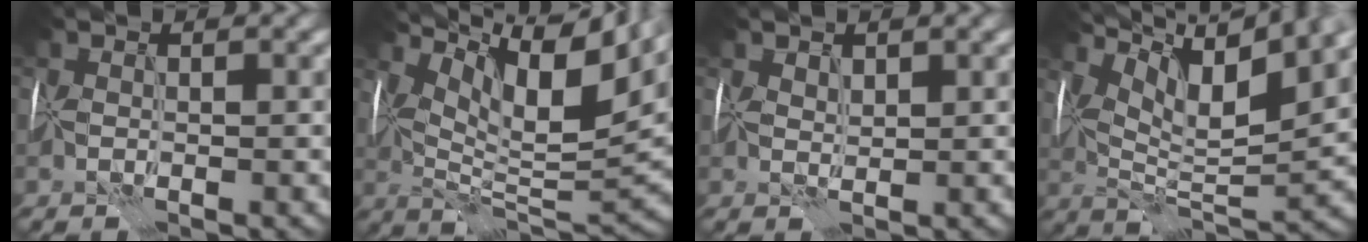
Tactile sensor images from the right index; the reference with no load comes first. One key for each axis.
{"total": 12.4, "fx": 6.1, "fy": 3.8, "fz": 10.1, "tx": -0.174, "ty": 0.009, "tz": 0.104}
{"total": 0.5, "fx": 0.5, "fy": 0.0, "fz": 0.2, "tx": -0.005, "ty": -0.004, "tz": 0.010}
{"total": 10.9, "fx": 6.2, "fy": 2.6, "fz": 8.6, "tx": -0.149, "ty": 0.009, "tz": 0.104}